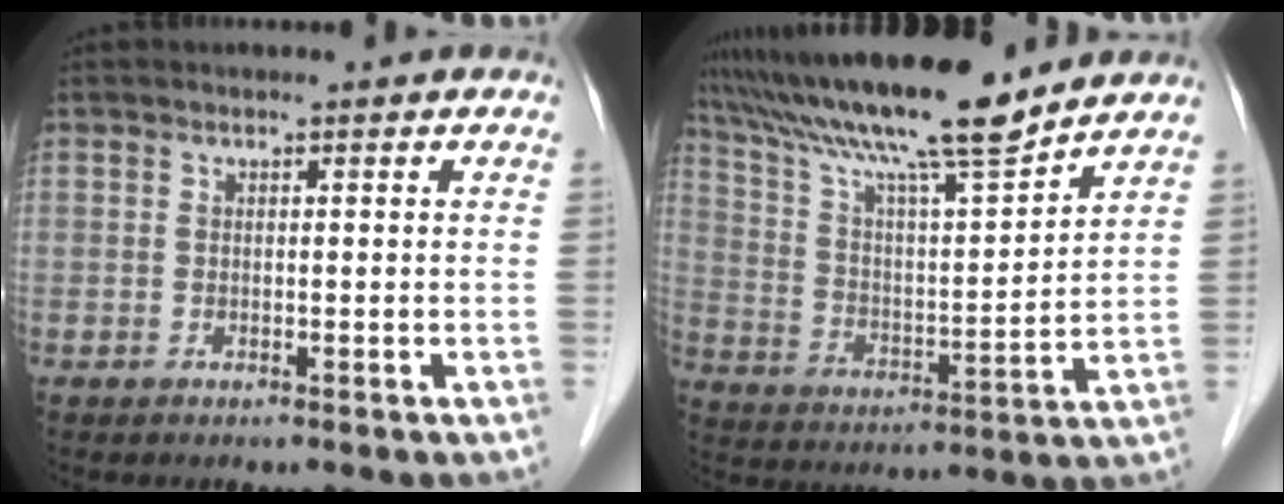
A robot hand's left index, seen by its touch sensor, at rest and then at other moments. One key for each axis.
{"total": 16.6, "fx": 14.3, "fy": 0.2, "fz": 8.4, "tx": -0.151, "ty": 0.003, "tz": 0.248}